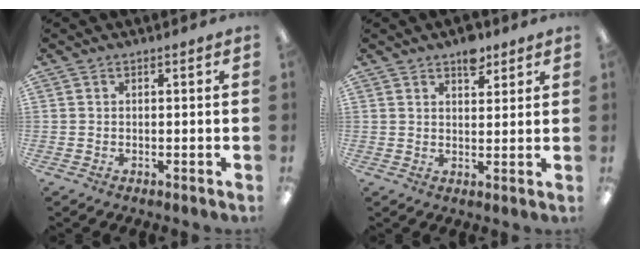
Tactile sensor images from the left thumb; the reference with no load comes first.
{"total": 5.0, "force": [3.6, 2.4, 2.3], "torque": [-0.013, -0.021, 0.059]}